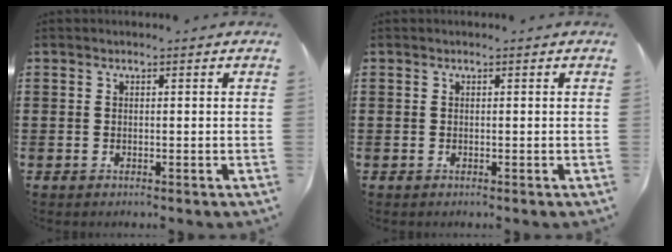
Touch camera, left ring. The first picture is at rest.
{"total": 0.0}